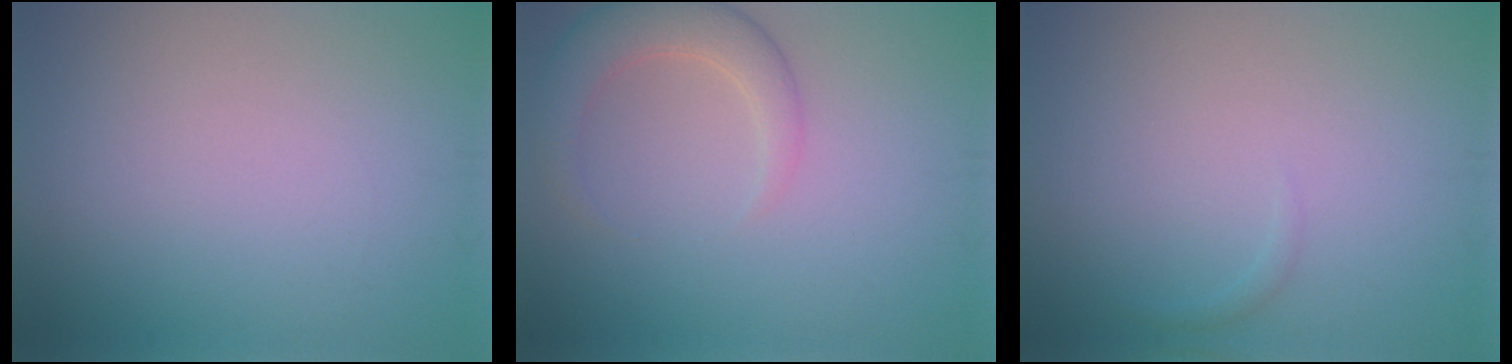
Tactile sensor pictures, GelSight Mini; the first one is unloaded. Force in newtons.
{"total": 3.9, "press": 3.9, "slide": 0.3}
{"total": 0.5, "press": 0.5, "slide": 0.1}